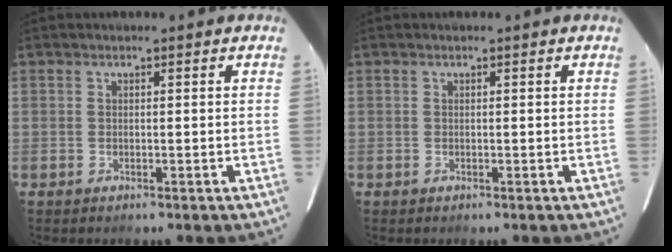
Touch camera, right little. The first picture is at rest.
{"total": 0.0}